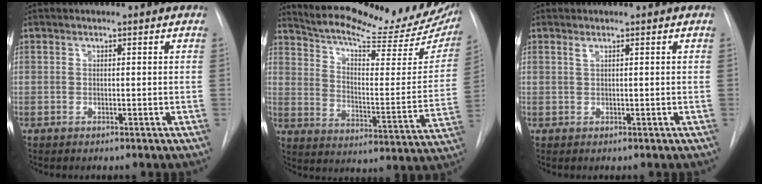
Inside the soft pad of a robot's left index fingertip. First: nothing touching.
{"total": 25.1, "force": [21.5, 4.9, 12.2], "torque": [-0.188, -0.052, 0.278]}
{"total": 0.6, "force": [0.4, 0.0, 0.5], "torque": [-0.015, 0.004, 0.010]}